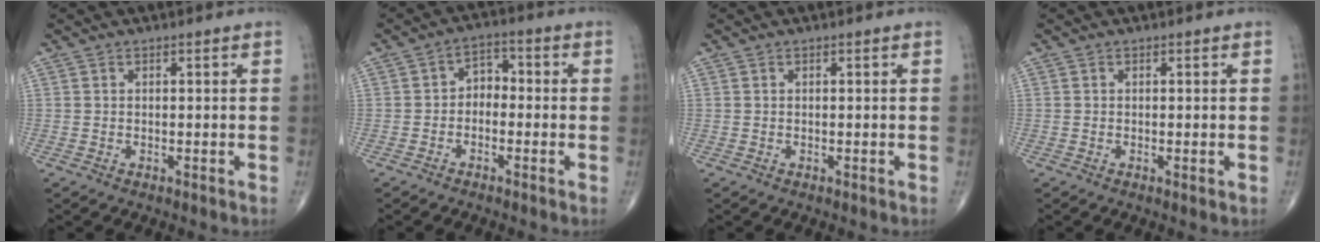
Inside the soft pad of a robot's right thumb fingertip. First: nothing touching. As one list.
[{"total": 4.2, "force": [-0.9, 3.1, 2.7], "torque": [-0.023, 0.024, -0.030]}, {"total": 0.0}, {"total": 0.6, "force": [-0.1, 0.1, 0.6], "torque": [-0.011, -0.003, -0.004]}]